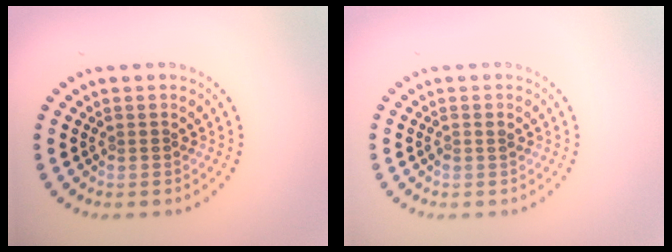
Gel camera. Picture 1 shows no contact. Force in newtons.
{"total": 0.6, "press": 0.6, "slide": 0.1}